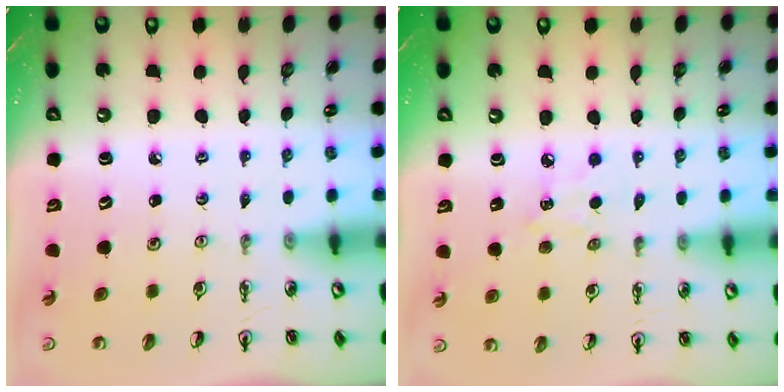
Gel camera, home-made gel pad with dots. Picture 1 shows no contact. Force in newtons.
{"total": 5.4, "press": 5.4, "slide": 0.7}